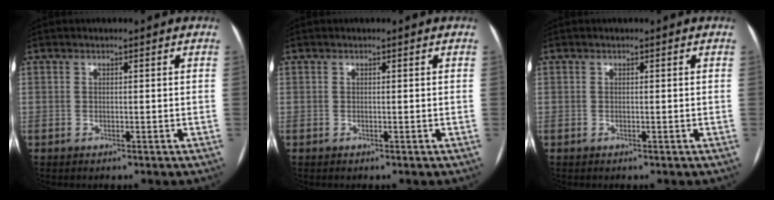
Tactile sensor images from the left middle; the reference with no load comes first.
{"total": 0.0}
{"total": 0.0}